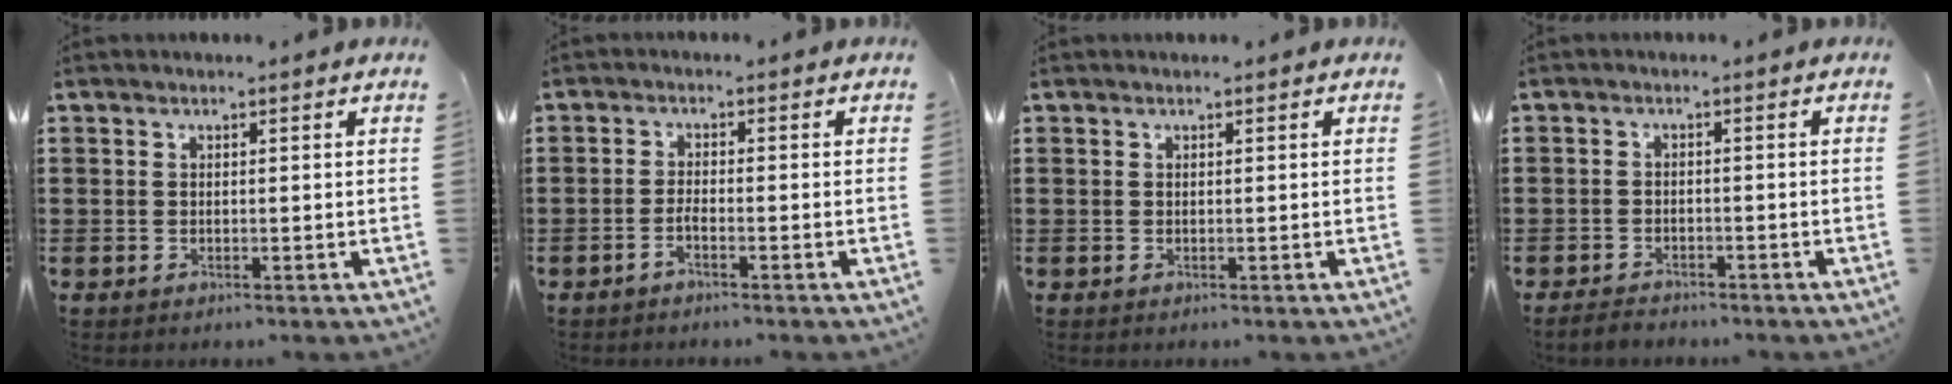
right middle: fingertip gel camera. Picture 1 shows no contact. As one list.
[{"total": 1.6, "force": [-1.2, 0.1, 1.1], "torque": [-0.021, -0.001, -0.022]}, {"total": 0.0}, {"total": 2.2, "force": [-2.1, 0.8, -0.1], "torque": [-0.003, 0.002, -0.047]}]